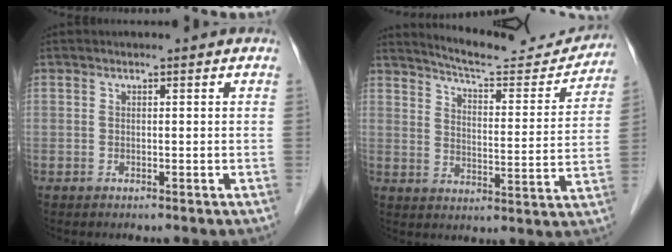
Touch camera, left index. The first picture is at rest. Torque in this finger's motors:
{"motor_torque": [0.33, -0.38, 0.12, 0.02]}